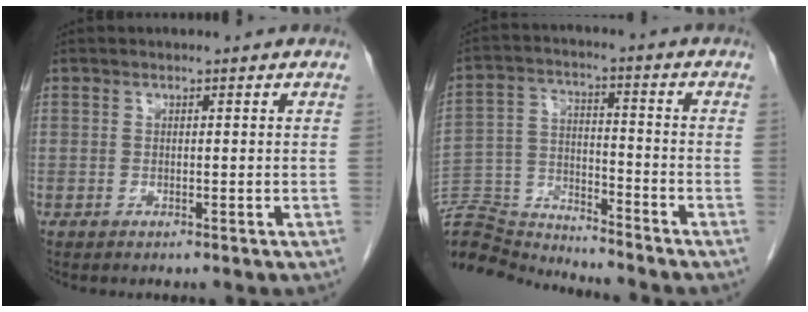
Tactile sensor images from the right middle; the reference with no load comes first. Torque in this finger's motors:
{"motor_torque": [0.18, -1.89, 0.73, 0.19]}